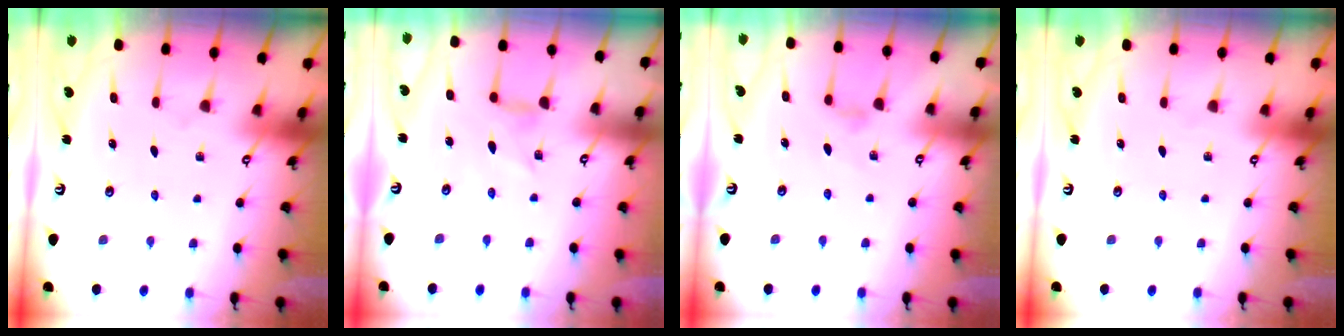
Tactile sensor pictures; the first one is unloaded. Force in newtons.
{"total": 0.0}
{"total": 2.1, "press": 2.1, "slide": 0.4}
{"total": 0.0}